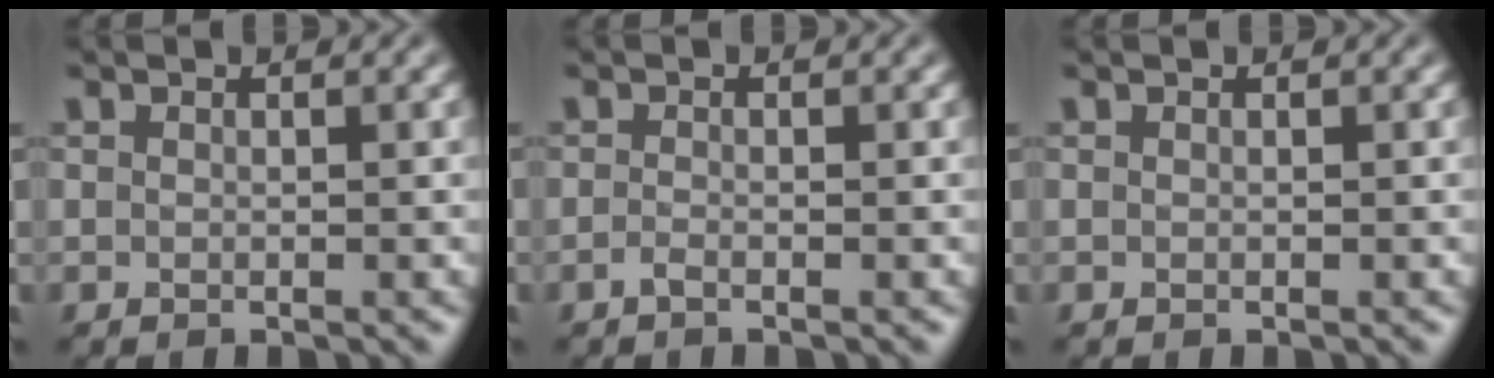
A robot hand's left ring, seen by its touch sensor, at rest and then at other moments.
{"total": 1.0, "force": [-0.9, 0.2, 0.5], "torque": [-0.012, -0.002, -0.016]}
{"total": 0.0}